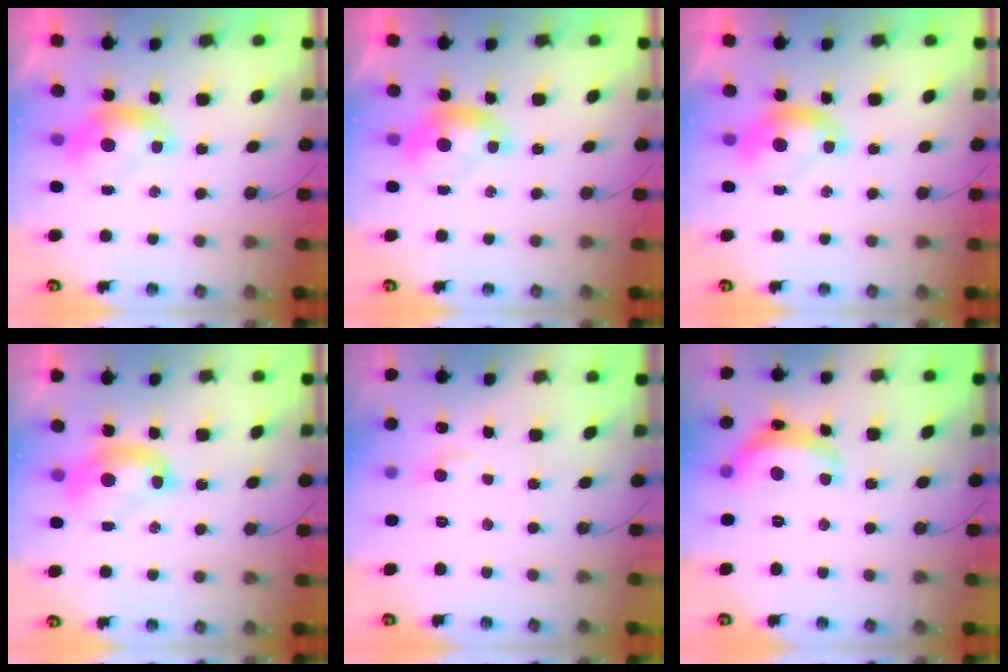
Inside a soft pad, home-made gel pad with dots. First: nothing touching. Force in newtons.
{"total": 0.0}
{"total": 0.0}
{"total": 2.9, "press": 2.9, "slide": 0.1}
{"total": 1.5, "press": 1.4, "slide": 0.6}
{"total": 7.9, "press": 7.9, "slide": 0.9}